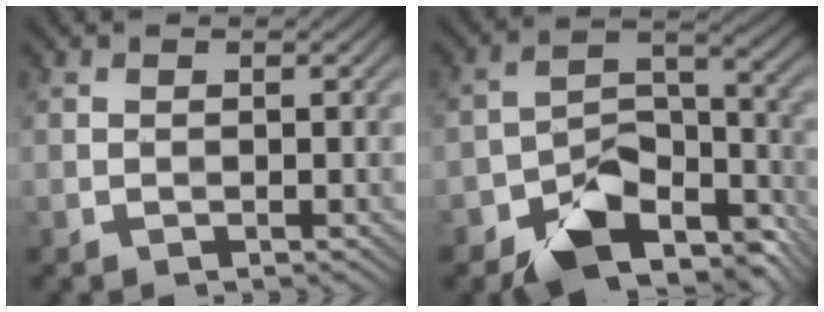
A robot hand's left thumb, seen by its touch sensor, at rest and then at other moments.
{"total": 12.0, "force": [-8.1, 6.3, 6.2], "torque": [-0.096, -0.012, -0.143]}